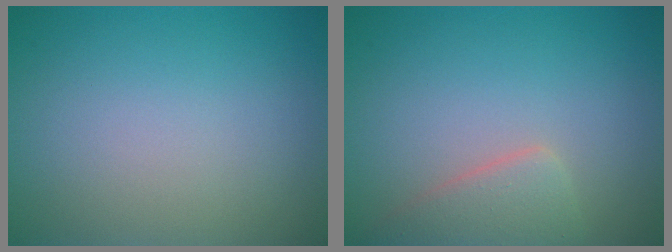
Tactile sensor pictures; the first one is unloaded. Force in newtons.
{"total": 2.8, "press": 2.8, "slide": 0.3}